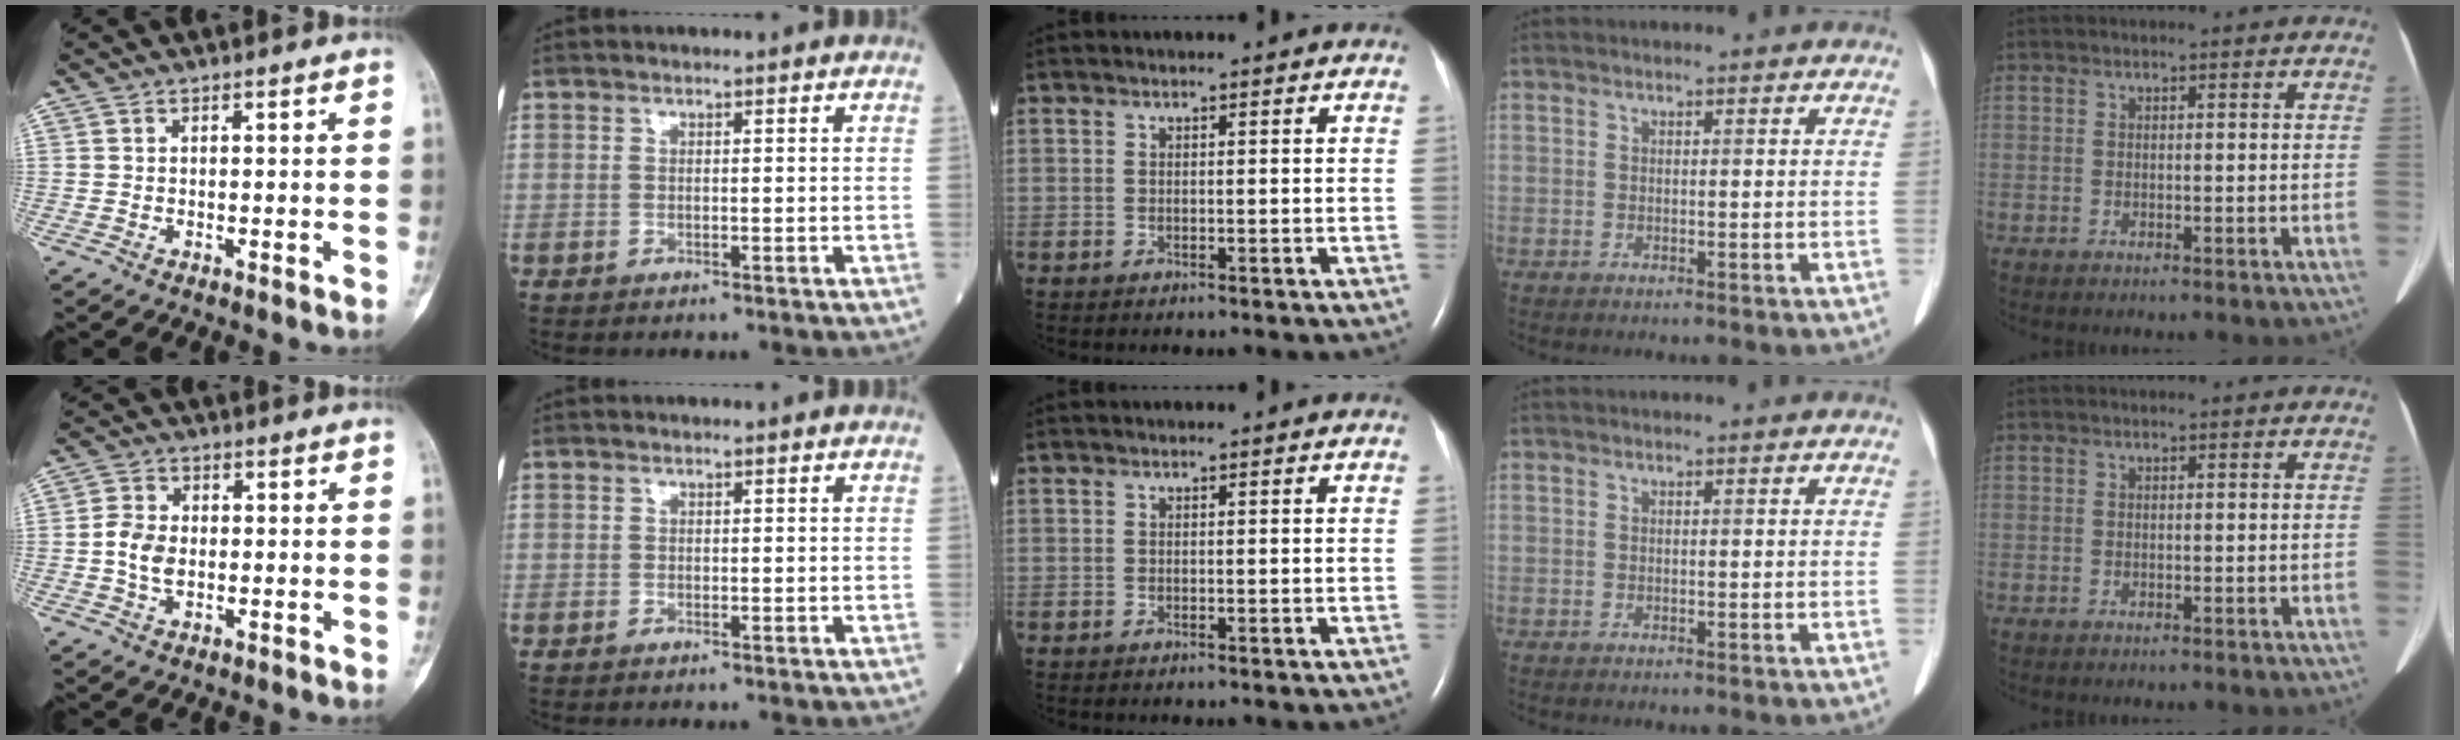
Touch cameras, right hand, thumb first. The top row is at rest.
{"thumb": {"total": 5.2, "force": [-0.6, 3.6, 3.7], "torque": [-0.069, 0.007, -0.017]}}